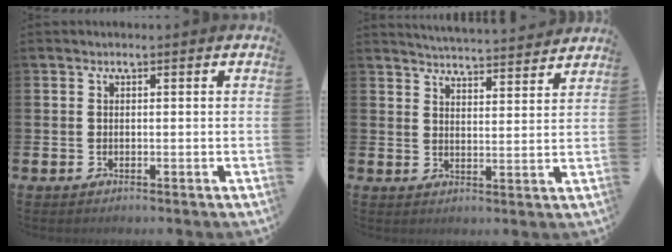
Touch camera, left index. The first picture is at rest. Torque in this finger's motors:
{"motor_torque": [1.03, -1.11, 0.25, 0.06]}